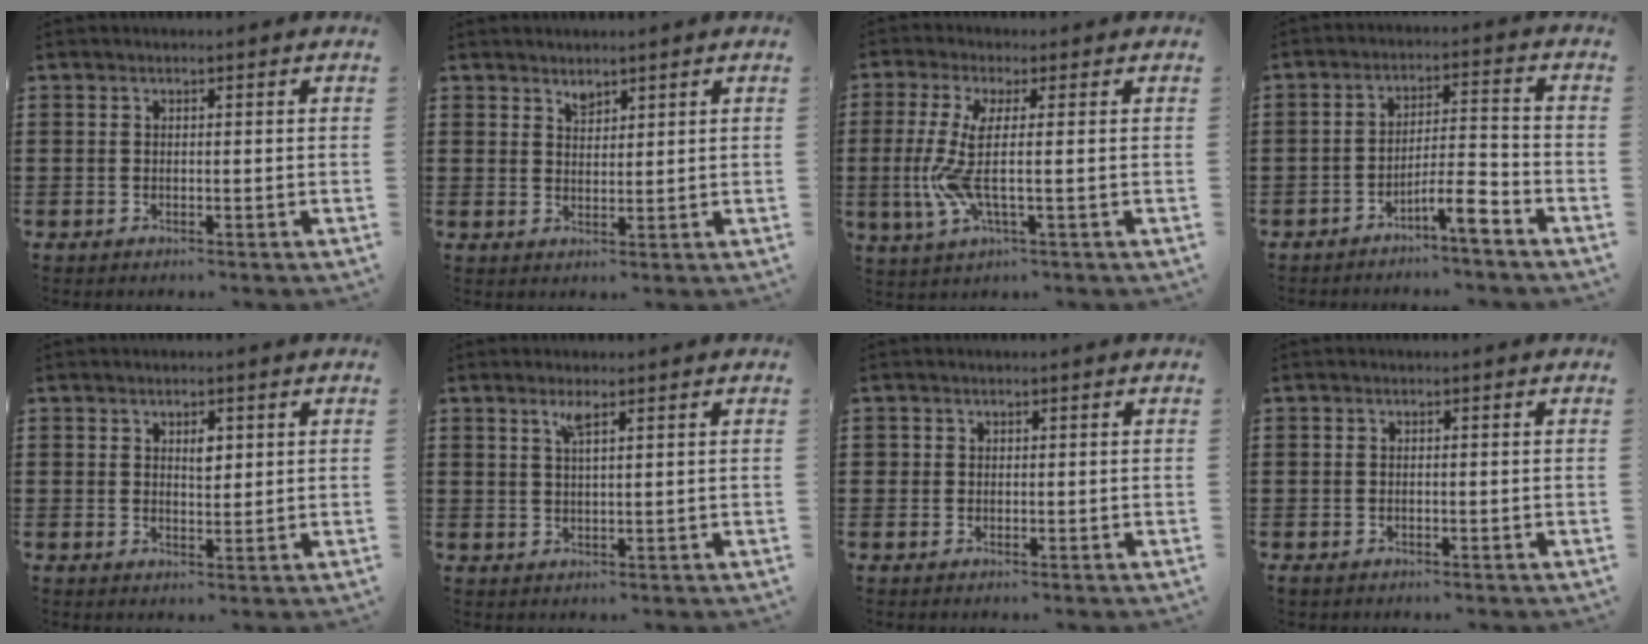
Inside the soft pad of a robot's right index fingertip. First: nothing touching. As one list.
[{"total": 1.7, "force": [1.5, 0.8, 0.3], "torque": [-0.008, 0.002, 0.030]}, {"total": 7.9, "force": [-0.3, 1.1, 7.8], "torque": [-0.193, -0.029, -0.017]}, {"total": 6.1, "force": [-4.5, 0.8, 4.1], "torque": [-0.067, 0.004, -0.082]}, {"total": 2.6, "force": [1.1, 1.3, 1.9], "torque": [-0.026, -0.001, 0.014]}, {"total": 2.4, "force": [1.4, 0.2, 1.9], "torque": [-0.042, 0.000, 0.023]}, {"total": 0.7, "force": [0.1, 0.7, 0.0], "torque": [-0.001, 0.006, 0.002]}, {"total": 0.6, "force": [-0.3, 0.2, 0.4], "torque": [-0.011, -0.003, -0.005]}]